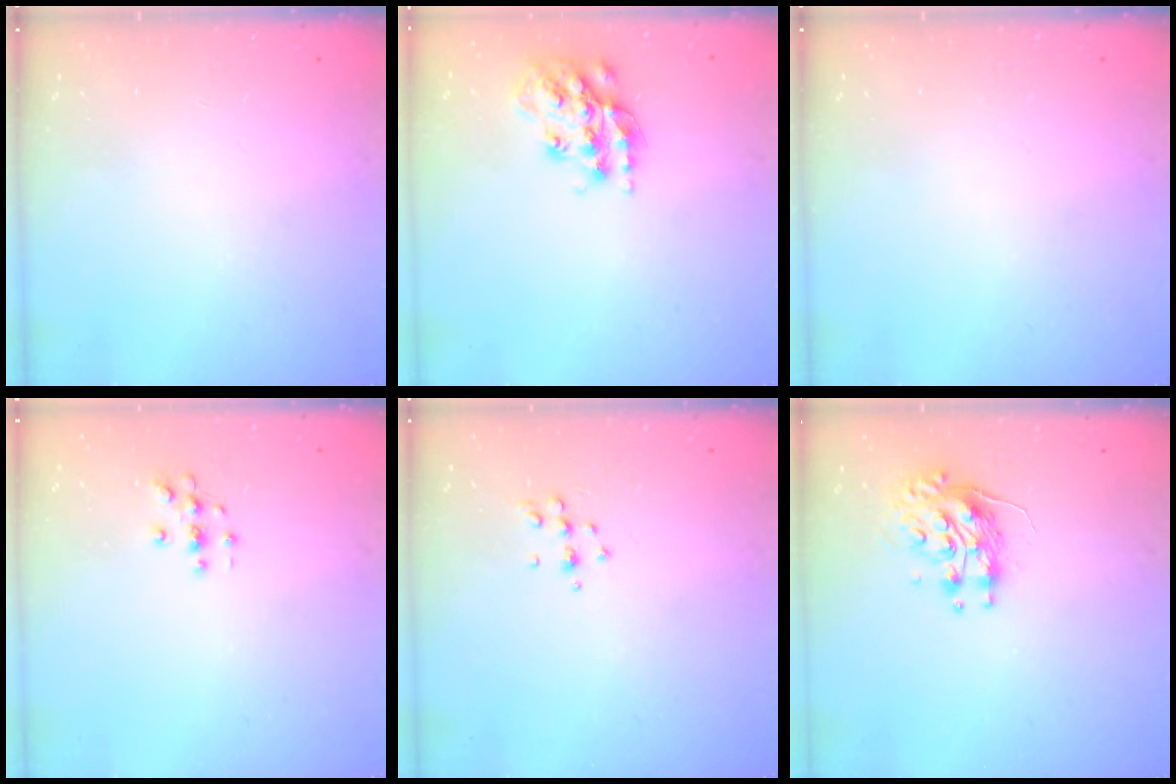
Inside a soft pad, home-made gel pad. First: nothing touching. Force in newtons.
{"total": 16.1, "press": 16.1, "slide": 1.2}
{"total": 0.0}
{"total": 2.9, "press": 2.9, "slide": 0.3}
{"total": 4.7, "press": 4.6, "slide": 0.8}
{"total": 8.2, "press": 8.2, "slide": 0.3}